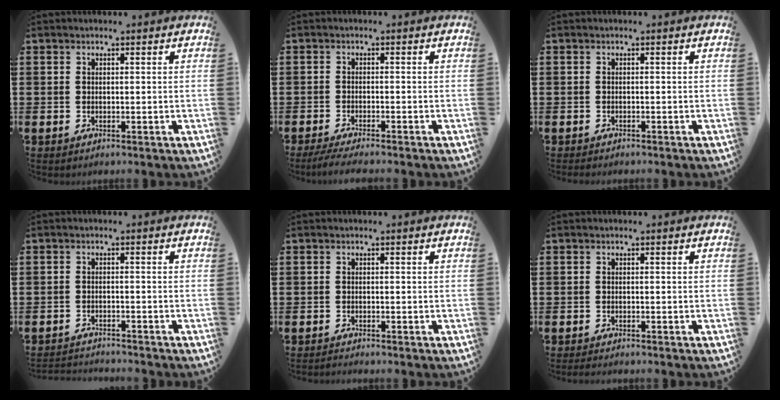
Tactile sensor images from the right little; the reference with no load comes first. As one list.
[{"total": 1.9, "force": [-1.6, 0.0, 1.1], "torque": [-0.018, 0.001, -0.030]}, {"total": 0.0}, {"total": 1.7, "force": [-1.7, -0.1, -0.2], "torque": [-0.002, 0.002, -0.036]}, {"total": 0.6, "force": [-0.6, 0.0, 0.0], "torque": [-0.002, -0.003, -0.011]}, {"total": 0.0}]